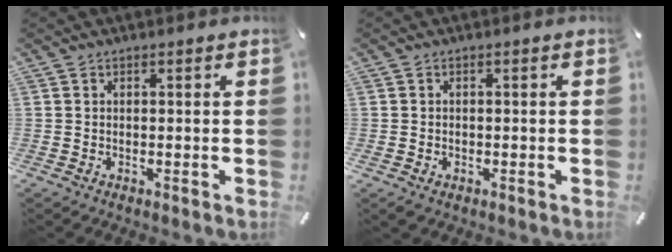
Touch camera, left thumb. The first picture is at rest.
{"total": 1.0, "force": [-0.3, 0.8, 0.5], "torque": [-0.012, 0.002, -0.008]}